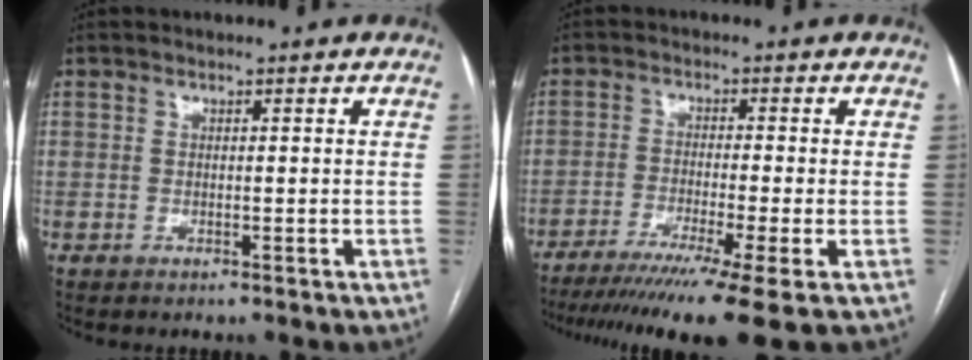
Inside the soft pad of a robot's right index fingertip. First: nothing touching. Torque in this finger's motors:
{"motor_torque": [1.35, -0.78, 0.68, 0.14]}